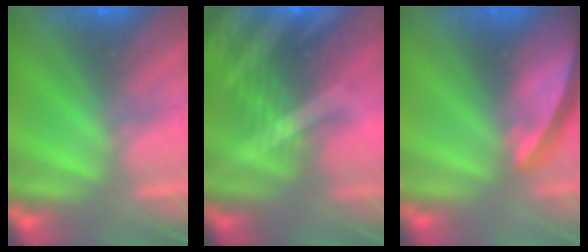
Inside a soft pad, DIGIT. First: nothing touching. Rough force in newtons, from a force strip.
{"total": 8.2}
{"total": 8.3}